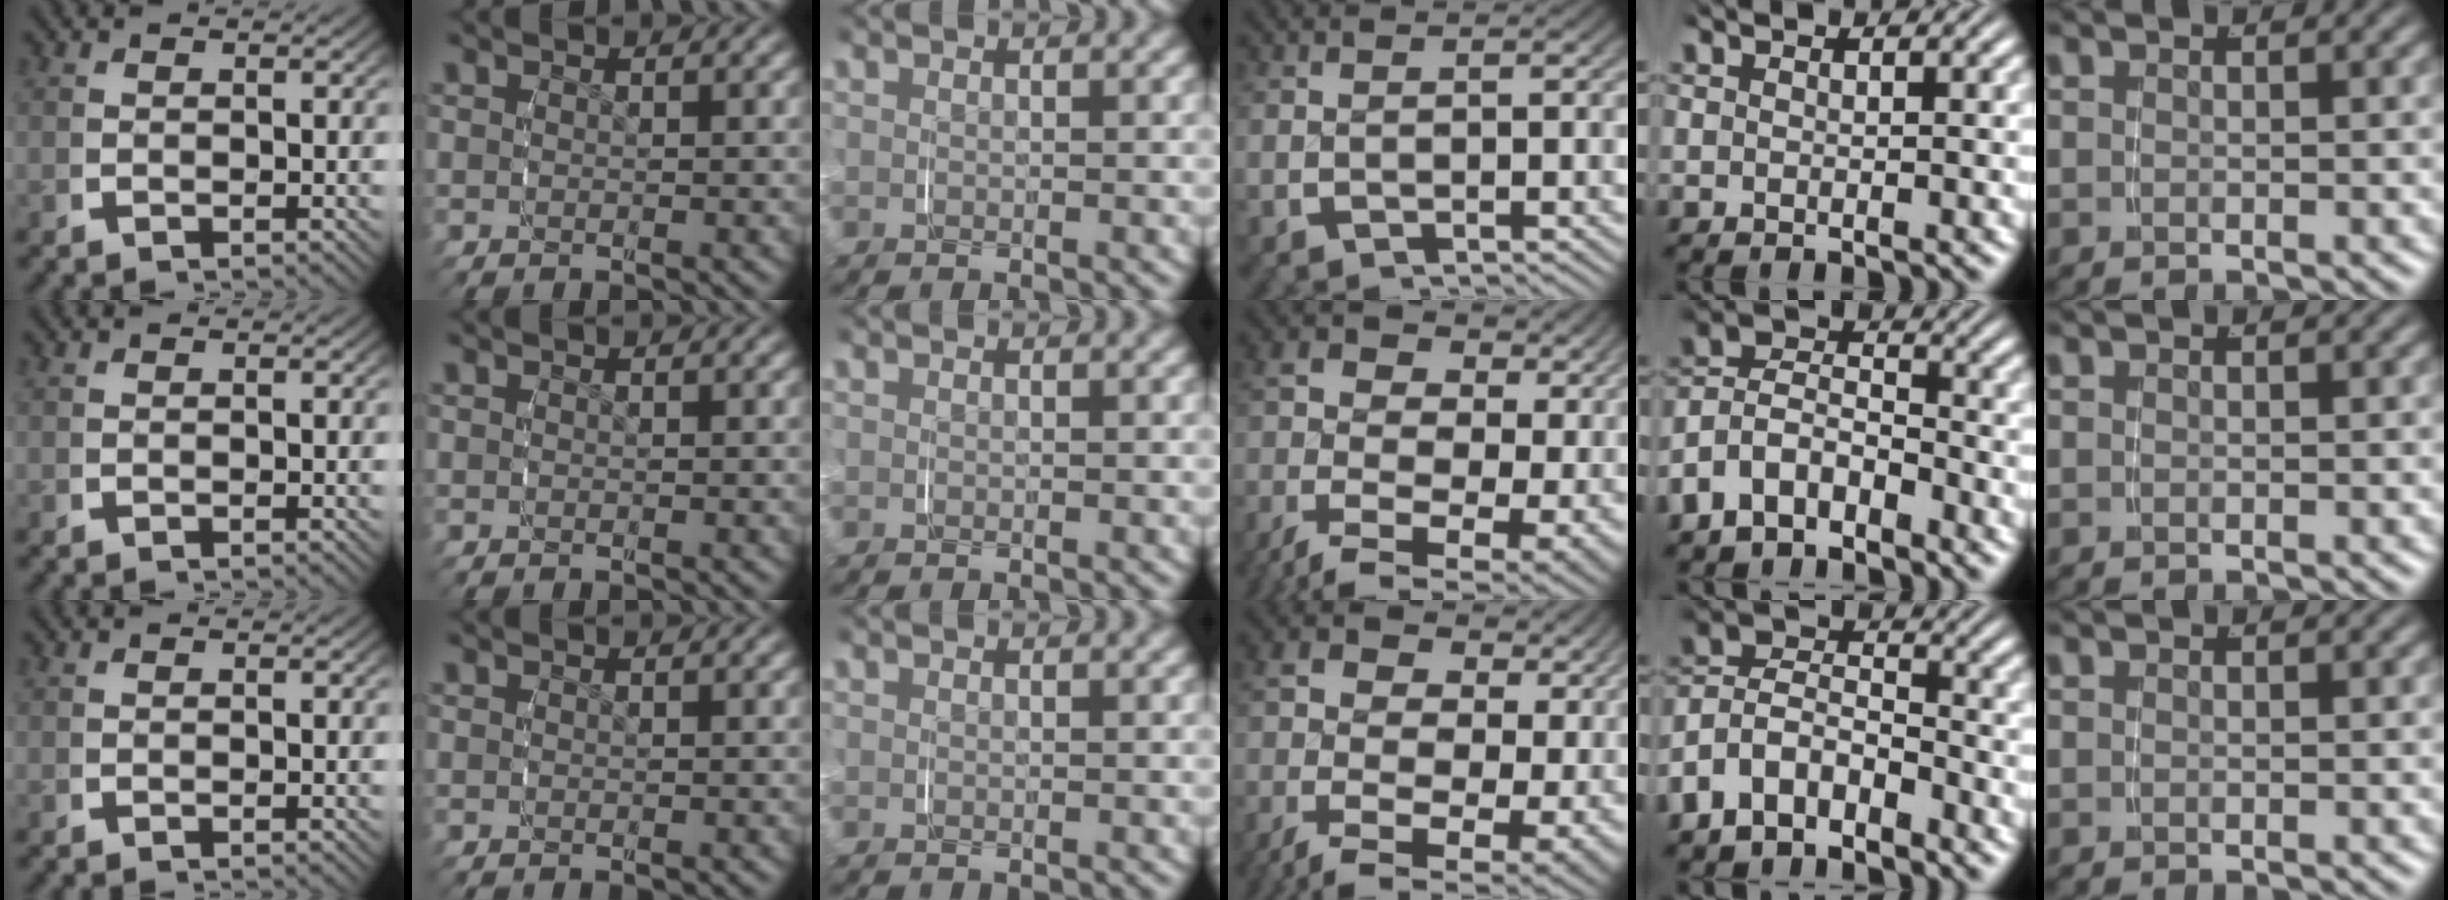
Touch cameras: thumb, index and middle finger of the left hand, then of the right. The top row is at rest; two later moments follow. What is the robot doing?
{"motion": "grasp_and_lifting", "object": "jacket"}